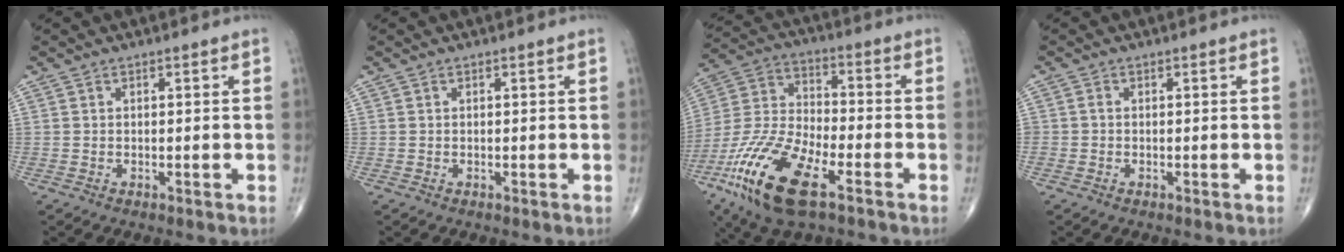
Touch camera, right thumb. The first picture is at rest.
{"total": 0.0}
{"total": 19.4, "force": [-9.7, 7.3, 15.0], "torque": [-0.321, 0.018, -0.185]}
{"total": 0.6, "force": [-0.2, 0.5, 0.3], "torque": [-0.001, 0.002, -0.007]}